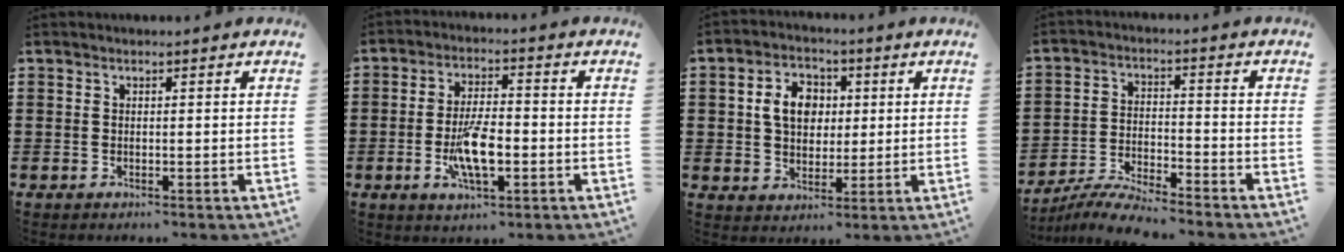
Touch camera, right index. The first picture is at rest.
{"total": 8.3, "force": [-2.3, 3.1, 7.3], "torque": [-0.153, -0.006, -0.043]}
{"total": 6.5, "force": [1.2, 5.1, 3.9], "torque": [-0.084, 0.017, 0.017]}
{"total": 5.5, "force": [-5.4, 0.0, 1.2], "torque": [-0.034, -0.003, -0.109]}